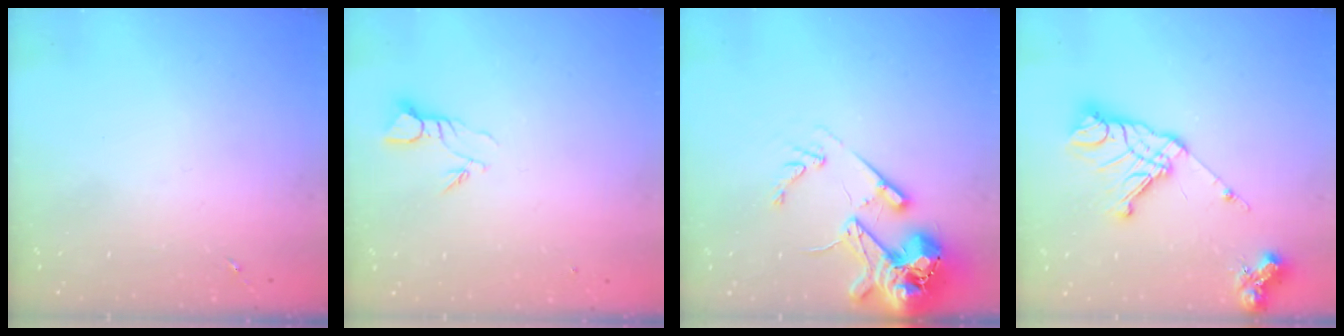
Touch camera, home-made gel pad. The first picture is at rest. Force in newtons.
{"total": 3.4, "press": 3.4, "slide": 0.2}
{"total": 18.0, "press": 17.8, "slide": 2.8}
{"total": 18.6, "press": 18.5, "slide": 2.1}